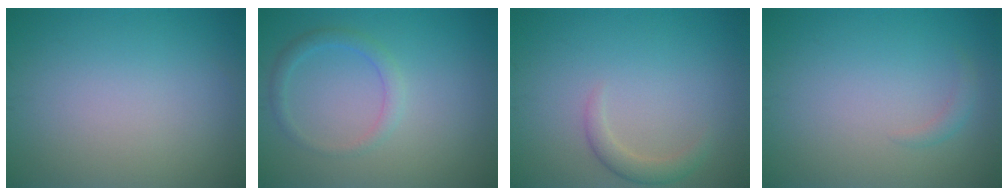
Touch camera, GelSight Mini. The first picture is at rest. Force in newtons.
{"total": 1.8, "press": 1.8, "slide": 0.1}
{"total": 1.7, "press": 1.7, "slide": 0.2}
{"total": 0.9, "press": 0.9, "slide": 0.1}